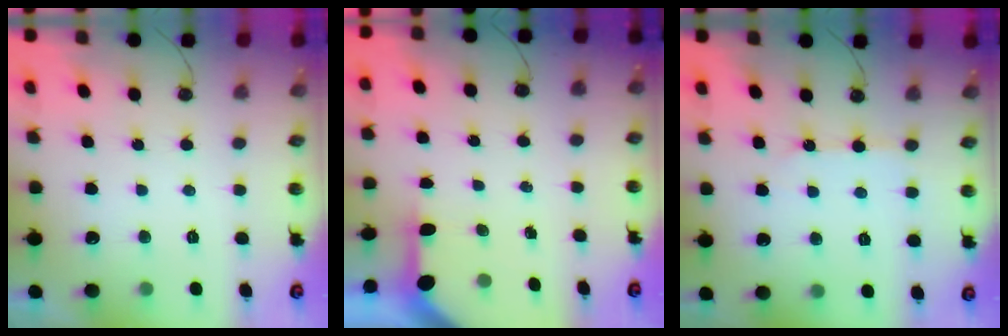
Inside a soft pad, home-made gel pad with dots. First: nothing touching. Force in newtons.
{"total": 2.9, "press": 2.9, "slide": 0.2}
{"total": 5.4, "press": 5.4, "slide": 0.3}